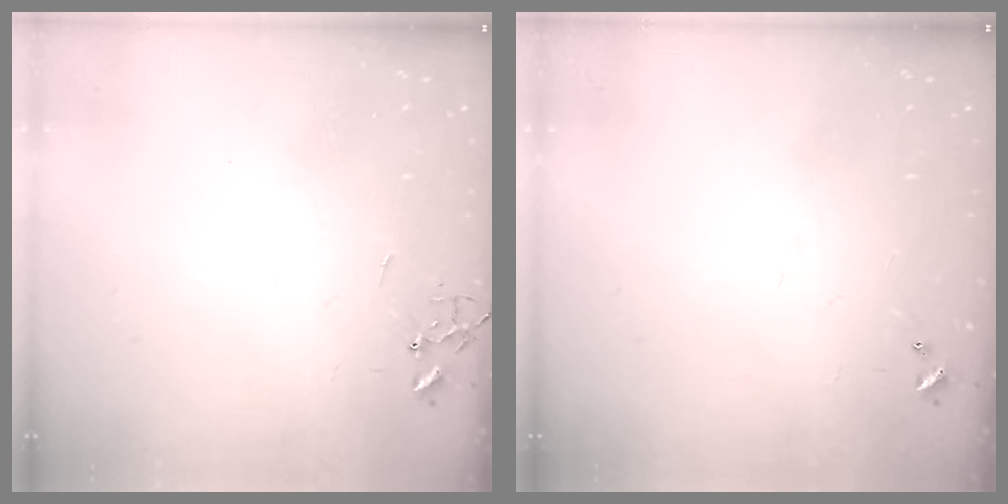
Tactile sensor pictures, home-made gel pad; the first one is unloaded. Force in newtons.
{"total": 0.0}